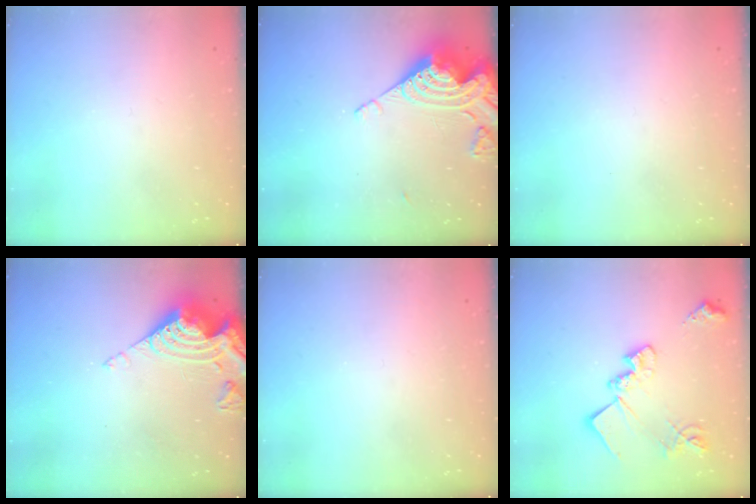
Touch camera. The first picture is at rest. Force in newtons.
{"total": 14.8, "press": 14.7, "slide": 1.7}
{"total": 0.0}
{"total": 14.0, "press": 13.9, "slide": 1.6}
{"total": 0.0}
{"total": 19.3, "press": 19.2, "slide": 1.0}